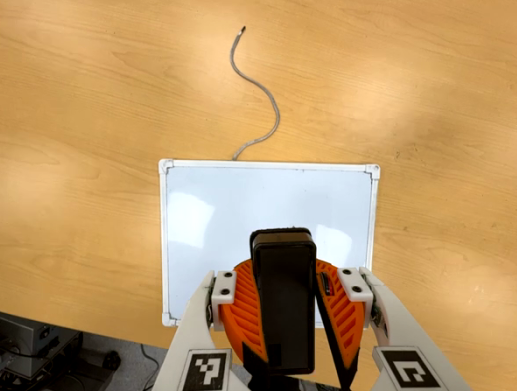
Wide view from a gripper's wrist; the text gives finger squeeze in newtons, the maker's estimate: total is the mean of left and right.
{"total": 12.5, "left": 11.5, "right": 13.6}